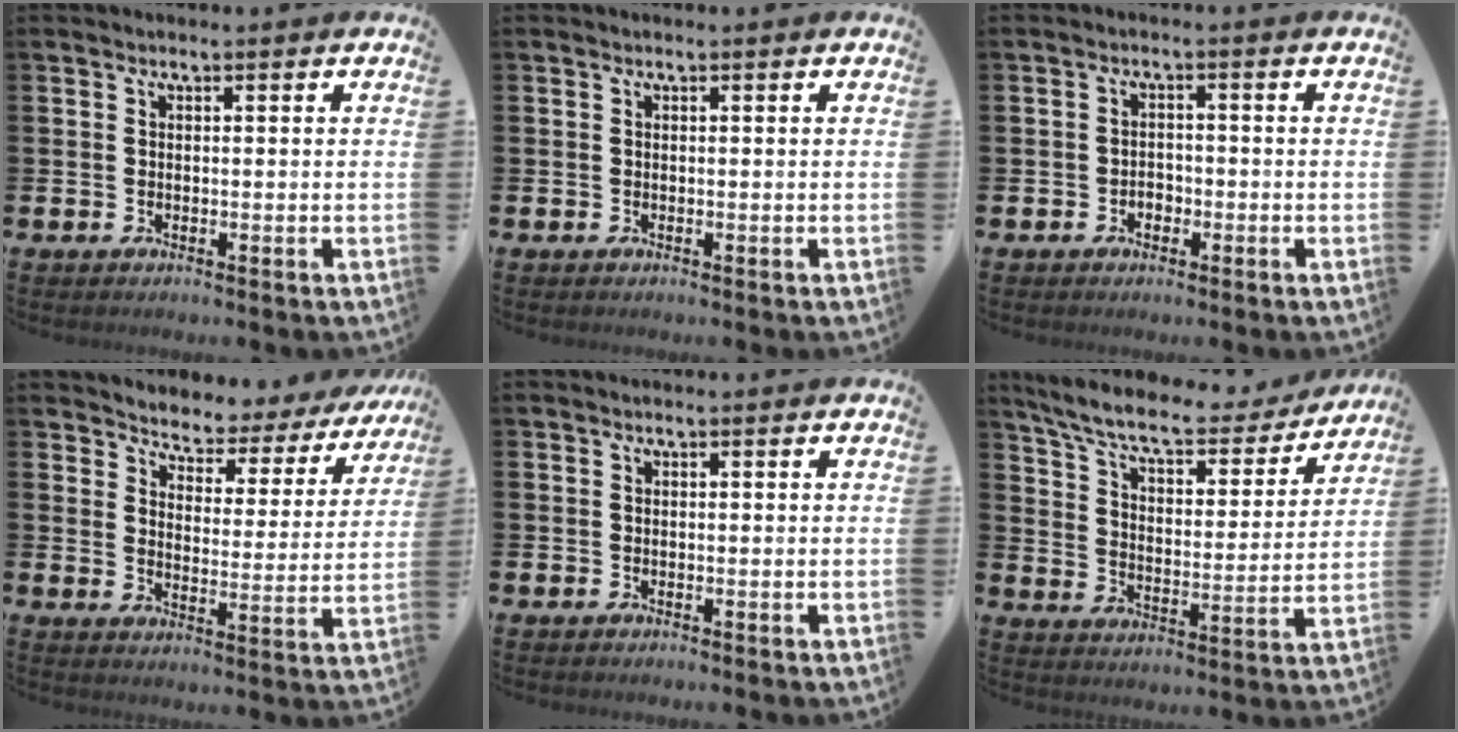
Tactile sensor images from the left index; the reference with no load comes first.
{"total": 0.0}
{"total": 1.7, "force": [-0.9, 1.3, 0.5], "torque": [-0.012, 0.003, -0.021]}
{"total": 3.8, "force": [3.6, 1.2, -0.1], "torque": [-0.027, -0.037, 0.055]}
{"total": 0.0}
{"total": 8.5, "force": [7.6, 1.6, 3.5], "torque": [-0.093, -0.052, 0.127]}